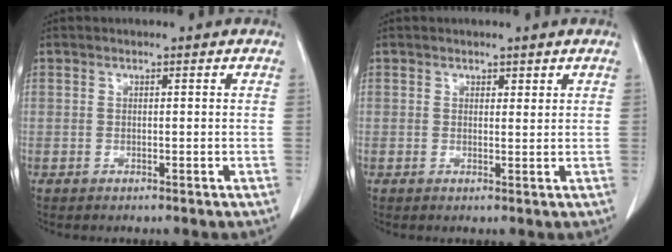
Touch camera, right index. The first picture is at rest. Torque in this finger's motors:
{"motor_torque": [-0.11, 0.60, 0.03, -0.01]}